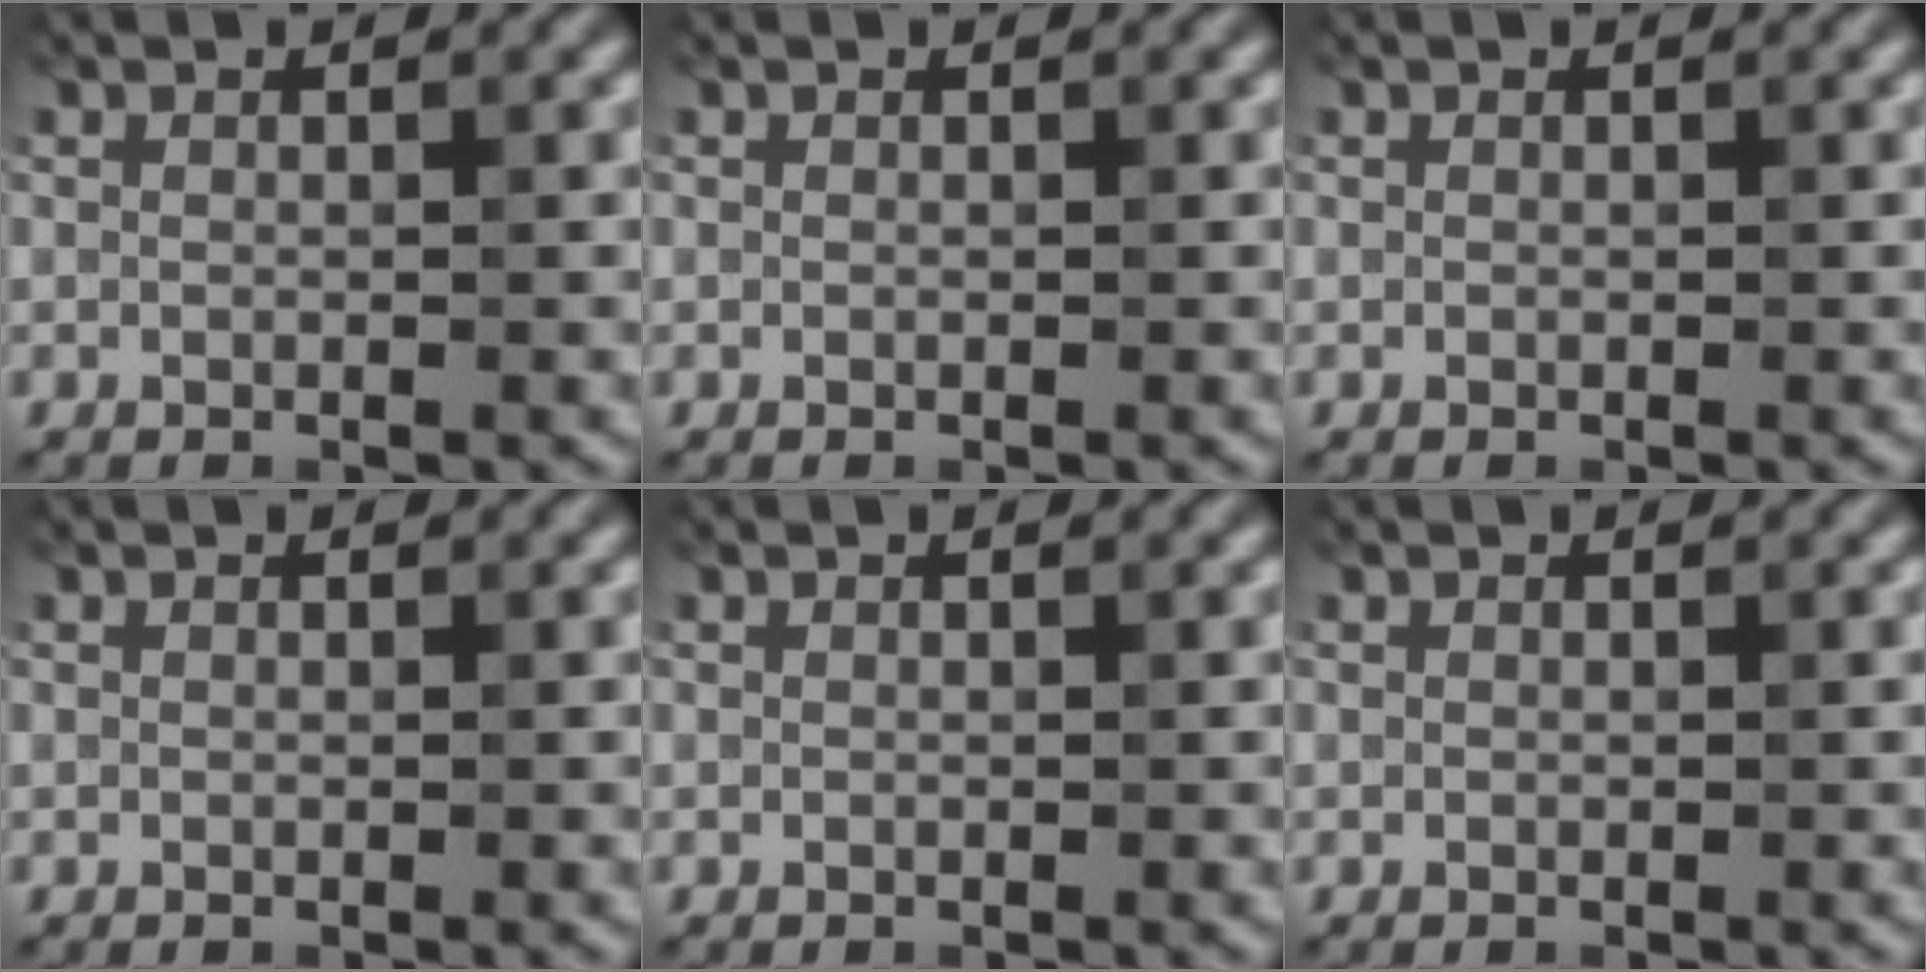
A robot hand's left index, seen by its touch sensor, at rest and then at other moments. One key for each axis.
{"total": 0.0}
{"total": 0.0}
{"total": 0.0}
{"total": 0.0}
{"total": 0.0}